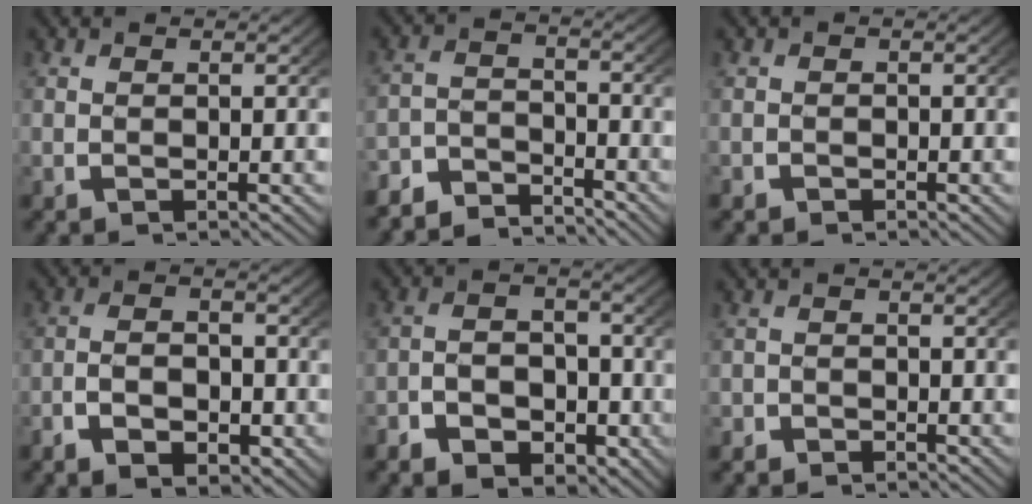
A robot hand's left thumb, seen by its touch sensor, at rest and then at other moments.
{"total": 4.8, "force": [-4.4, 1.7, 0.9], "torque": [-0.003, -0.016, -0.081]}
{"total": 1.2, "force": [-0.6, 1.0, 0.0], "torque": [0.003, -0.007, -0.012]}
{"total": 4.1, "force": [-1.4, 2.5, 2.9], "torque": [-0.054, -0.013, -0.026]}
{"total": 5.9, "force": [-2.3, 4.2, 3.5], "torque": [-0.055, -0.023, -0.035]}
{"total": 1.6, "force": [-1.3, 0.9, -0.2], "torque": [0.011, -0.008, -0.026]}